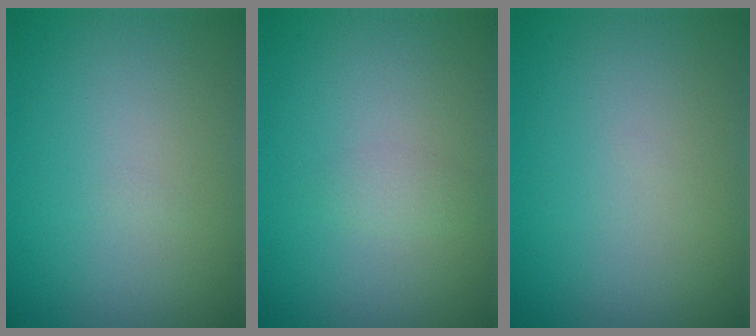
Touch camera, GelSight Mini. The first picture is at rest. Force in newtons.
{"total": 0.8, "press": 0.8, "slide": 0.1}
{"total": 0.0}